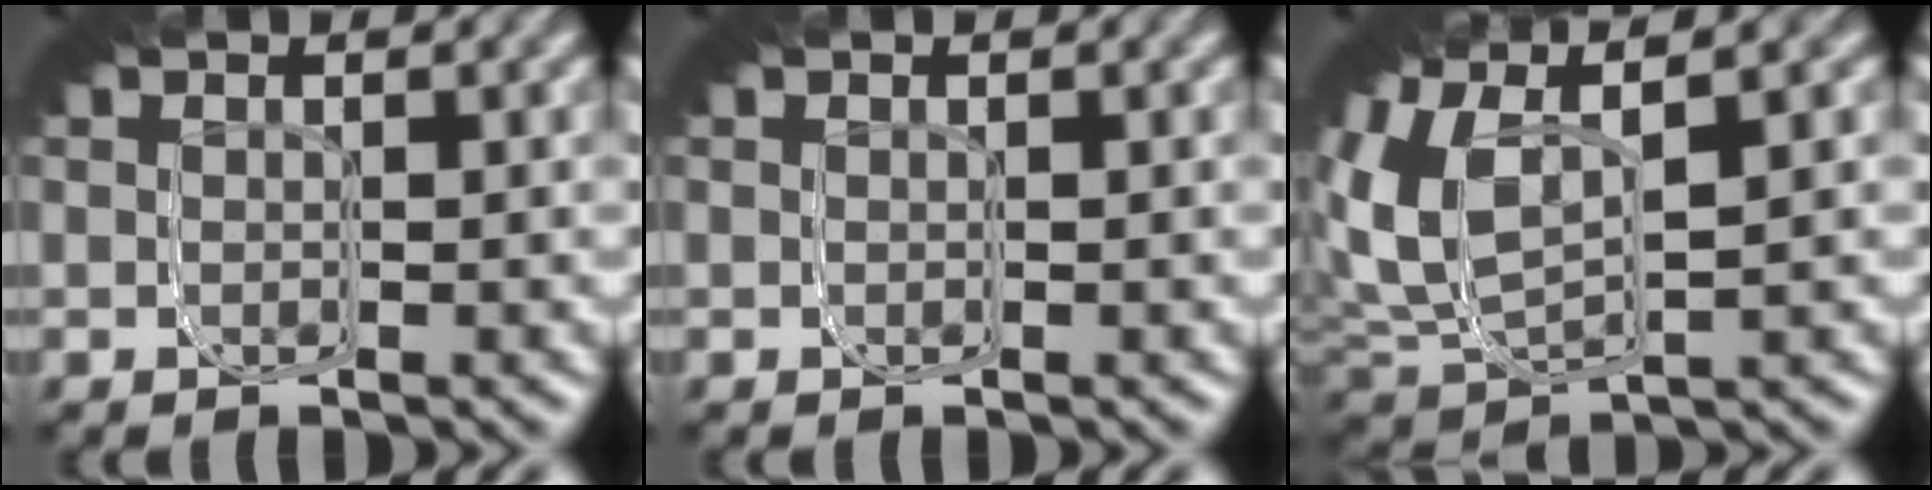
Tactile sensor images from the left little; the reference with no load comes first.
{"total": 0.0}
{"total": 7.7, "force": [2.4, 4.8, 5.5], "torque": [-0.110, 0.018, 0.021]}